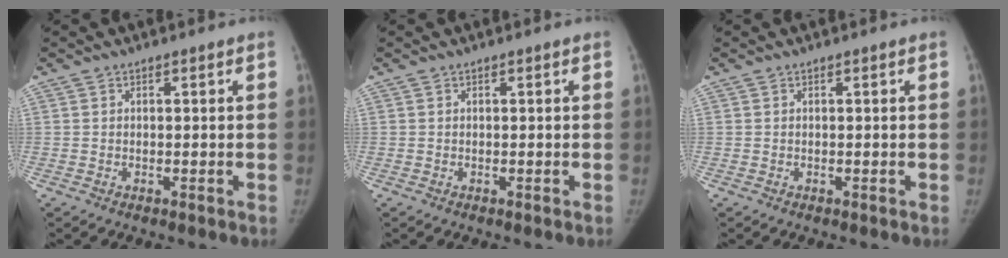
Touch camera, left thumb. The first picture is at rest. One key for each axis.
{"total": 0.0}
{"total": 0.0}